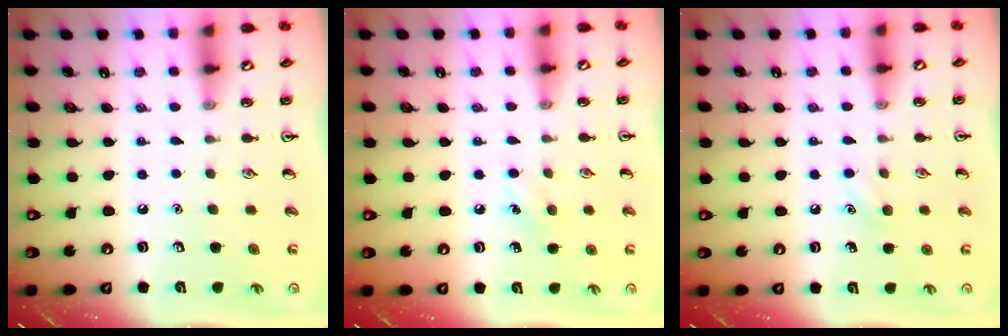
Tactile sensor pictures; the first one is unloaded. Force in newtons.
{"total": 5.9, "press": 5.7, "slide": 1.6}
{"total": 5.2, "press": 5.0, "slide": 1.6}